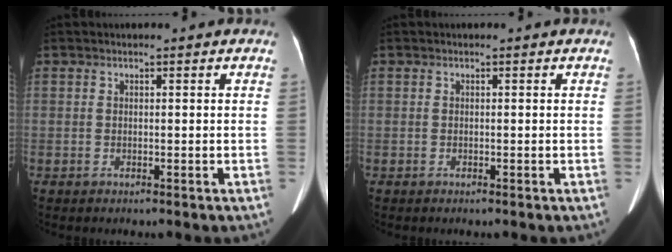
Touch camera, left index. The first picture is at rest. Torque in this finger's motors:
{"motor_torque": [0.00, 0.00, 0.00, 0.00]}